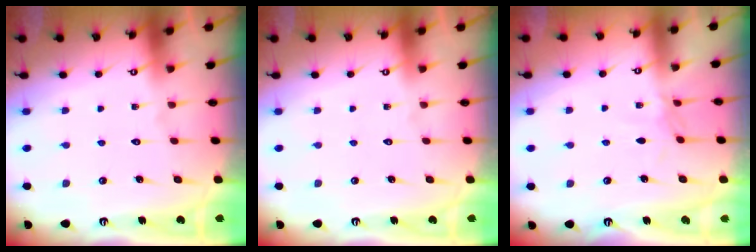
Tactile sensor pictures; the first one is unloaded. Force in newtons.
{"total": 0.0}
{"total": 2.6, "press": 2.5, "slide": 0.5}